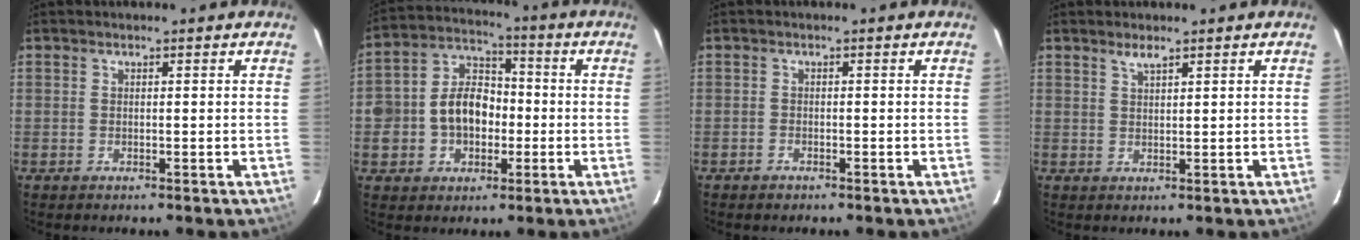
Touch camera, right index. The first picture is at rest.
{"total": 10.7, "force": [-1.7, 8.5, 6.3], "torque": [-0.133, 0.035, -0.022]}
{"total": 1.0, "force": [-0.8, 0.6, 0.1], "torque": [-0.003, 0.004, -0.014]}
{"total": 1.7, "force": [1.3, 0.2, 1.0], "torque": [-0.018, 0.002, 0.024]}